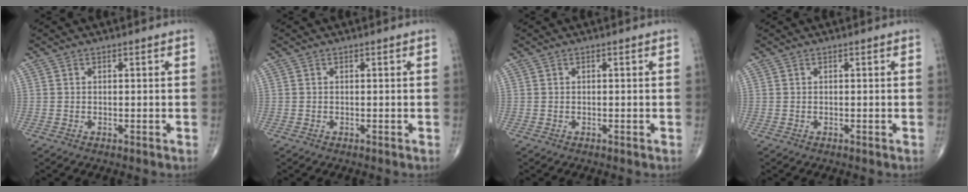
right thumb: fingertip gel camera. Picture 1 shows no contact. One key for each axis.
{"total": 0.0}
{"total": 0.0}
{"total": 0.0}